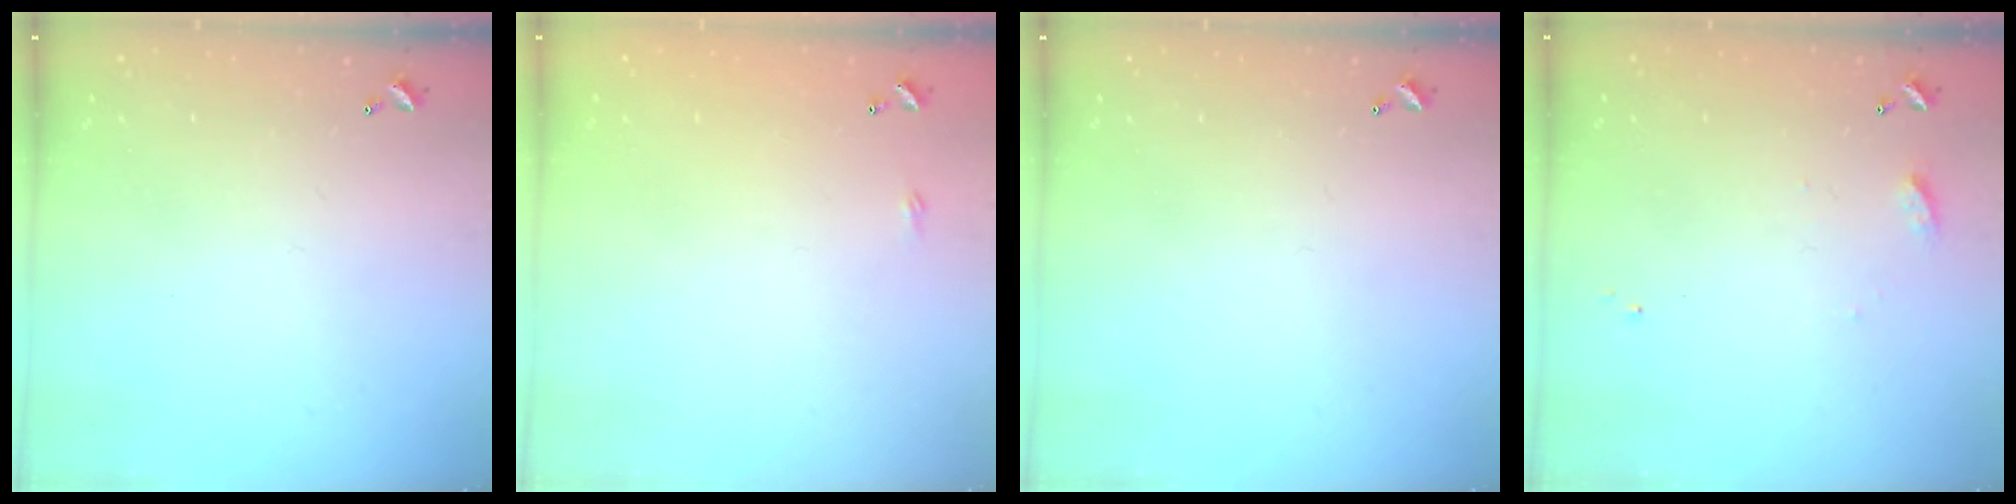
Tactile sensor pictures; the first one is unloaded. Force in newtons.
{"total": 2.2, "press": 2.1, "slide": 0.4}
{"total": 0.0}
{"total": 7.2, "press": 7.2, "slide": 0.7}